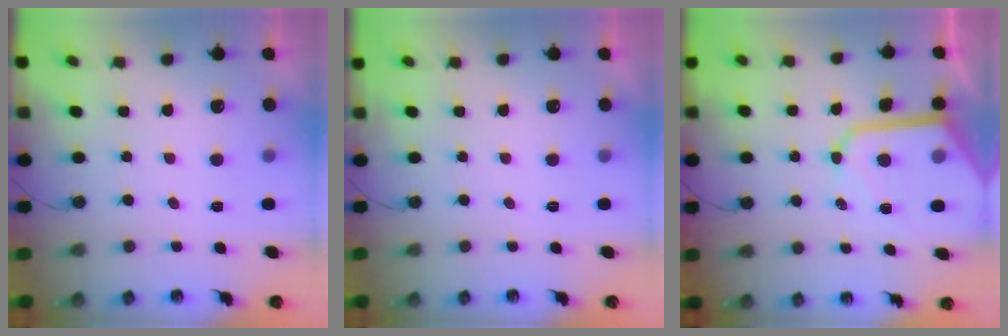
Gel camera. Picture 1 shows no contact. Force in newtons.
{"total": 0.0}
{"total": 14.5, "press": 14.4, "slide": 1.5}